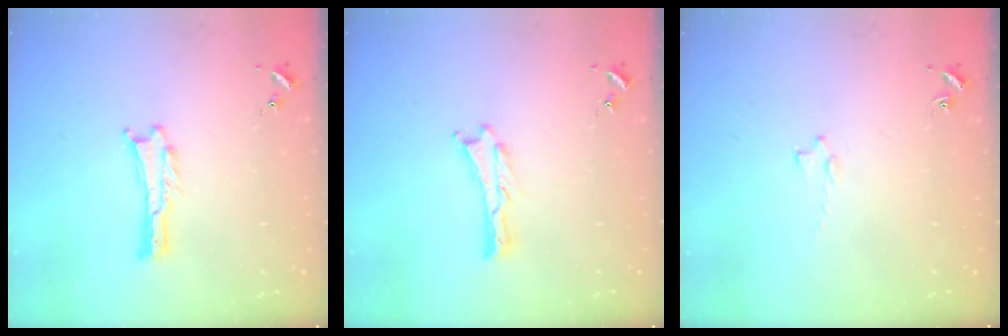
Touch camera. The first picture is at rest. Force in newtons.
{"total": 0.0}
{"total": 0.8, "press": 0.7, "slide": 0.2}